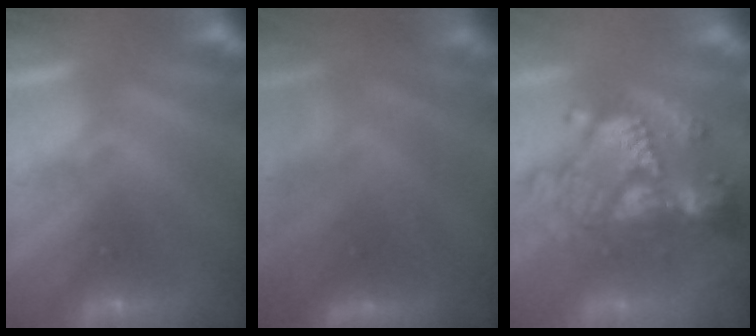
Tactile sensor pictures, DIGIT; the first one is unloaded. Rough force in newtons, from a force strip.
{"total": 4.4}
{"total": 9.0}